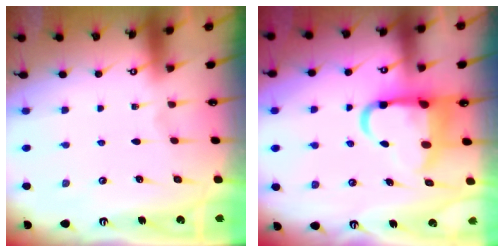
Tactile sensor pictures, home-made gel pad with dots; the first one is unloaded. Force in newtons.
{"total": 10.7, "press": 10.5, "slide": 2.1}